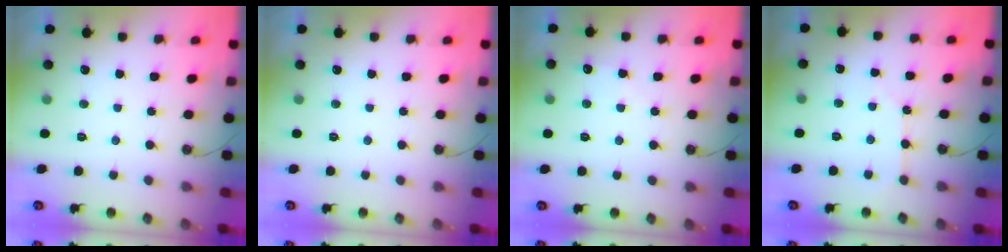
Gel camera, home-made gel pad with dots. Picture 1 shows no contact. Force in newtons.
{"total": 0.0}
{"total": 4.9, "press": 4.9, "slide": 0.7}
{"total": 3.0, "press": 3.0, "slide": 0.4}